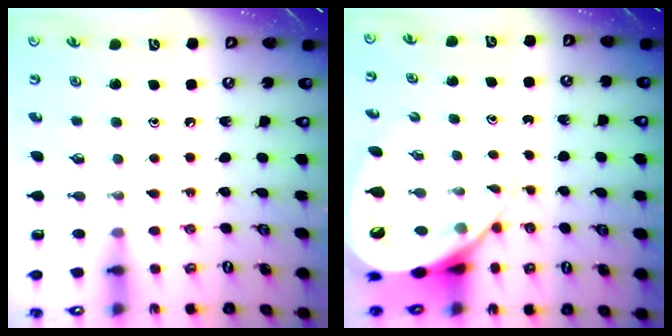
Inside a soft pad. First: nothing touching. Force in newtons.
{"total": 9.0, "press": 8.9, "slide": 1.0}